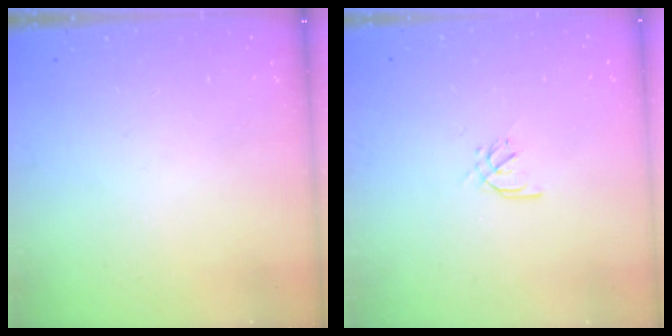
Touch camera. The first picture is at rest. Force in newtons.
{"total": 2.4, "press": 2.4, "slide": 0.6}